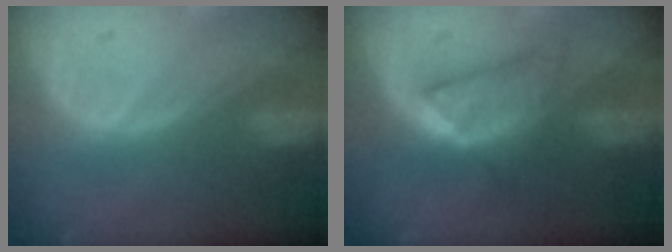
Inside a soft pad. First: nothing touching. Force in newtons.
{"total": 6.4, "press": 5.6, "slide": 3.1}